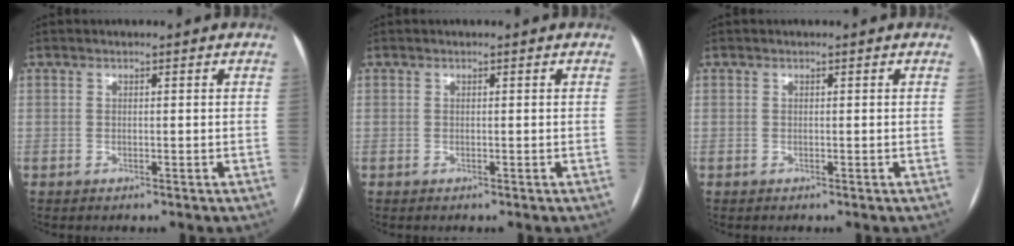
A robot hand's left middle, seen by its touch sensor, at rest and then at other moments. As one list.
[{"total": 0.0}, {"total": 0.0}]